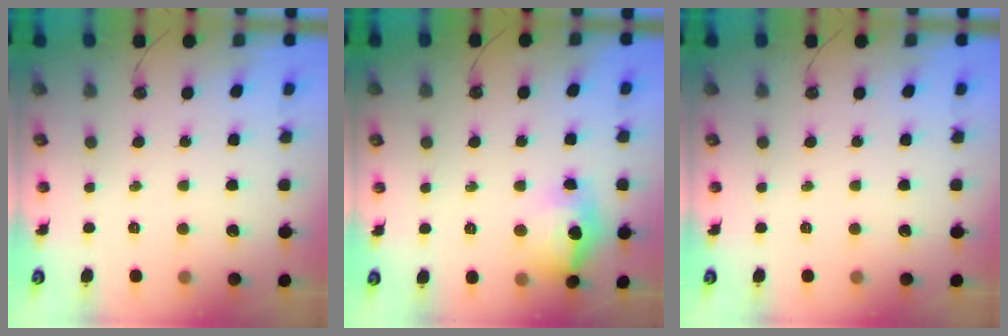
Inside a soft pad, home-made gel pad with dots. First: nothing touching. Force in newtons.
{"total": 14.6, "press": 14.6, "slide": 1.4}
{"total": 0.0}